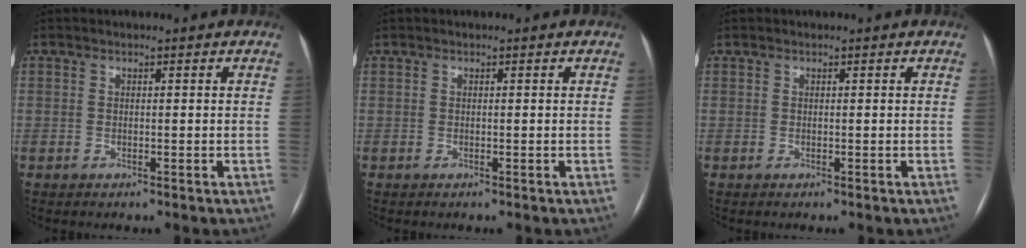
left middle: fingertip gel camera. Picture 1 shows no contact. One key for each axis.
{"total": 0.0}
{"total": 0.0}